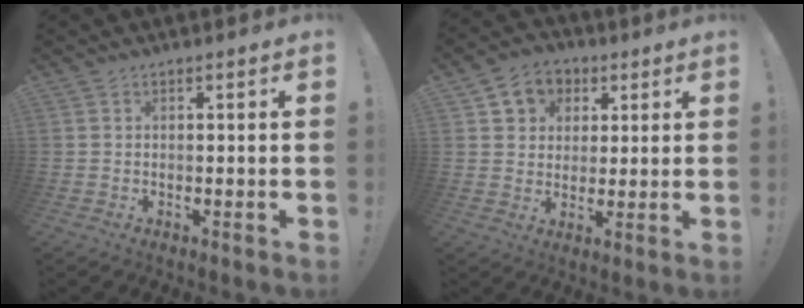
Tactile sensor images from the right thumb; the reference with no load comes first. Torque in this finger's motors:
{"motor_torque": [-0.13, -0.11, -0.11, 0.48, 0.13]}